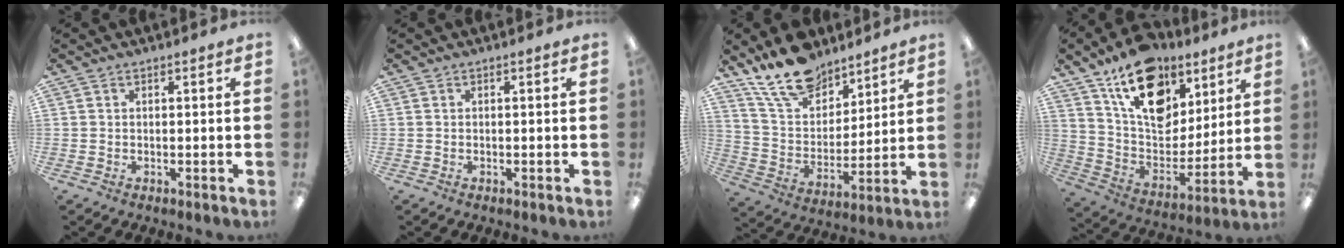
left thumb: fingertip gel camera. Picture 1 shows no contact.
{"total": 0.0}
{"total": 16.4, "force": [12.8, 8.0, 6.3], "torque": [-0.121, -0.075, 0.240]}
{"total": 19.7, "force": [12.1, 11.7, 10.2], "torque": [-0.163, -0.065, 0.217]}